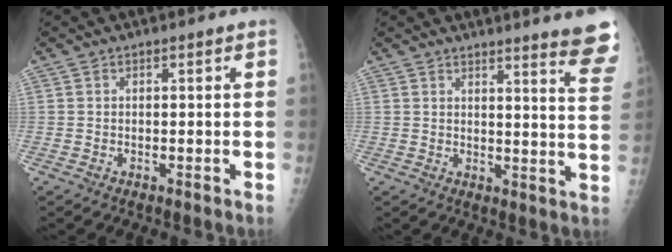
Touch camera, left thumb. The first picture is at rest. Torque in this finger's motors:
{"motor_torque": [-0.14, -0.04, -0.08, -0.13, 0.02]}